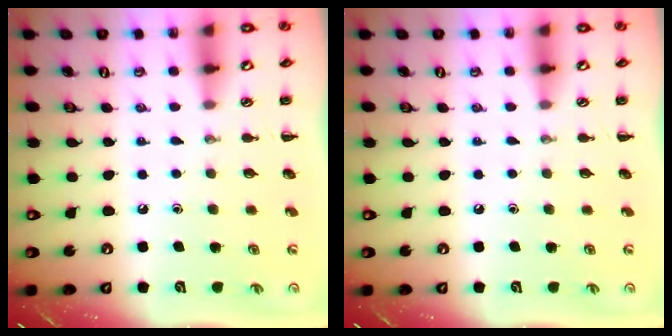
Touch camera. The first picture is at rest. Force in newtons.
{"total": 0.0}